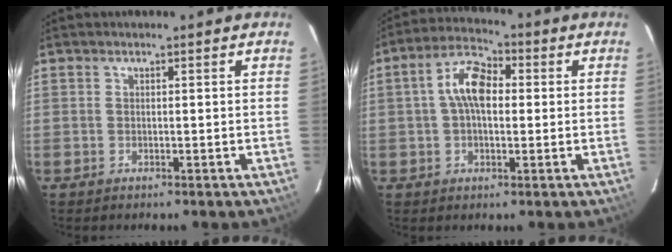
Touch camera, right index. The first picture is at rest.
{"total": 8.5, "force": [0.8, 4.6, 7.1], "torque": [-0.137, 0.024, 0.012]}